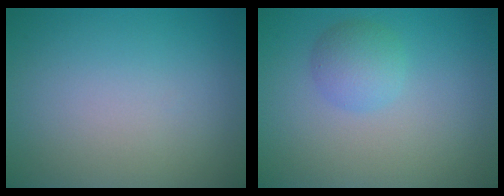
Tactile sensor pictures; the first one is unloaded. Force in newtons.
{"total": 2.4, "press": 2.4, "slide": 0.1}